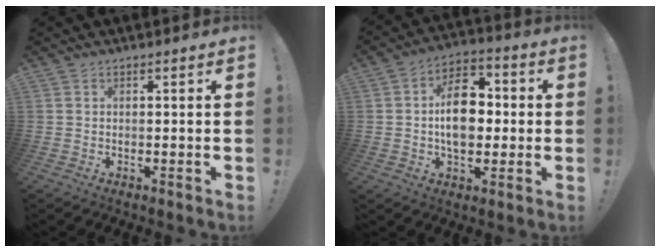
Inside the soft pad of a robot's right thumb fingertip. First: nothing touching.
{"total": 15.2, "force": [-0.4, 10.2, 11.3], "torque": [-0.179, 0.018, -0.006]}